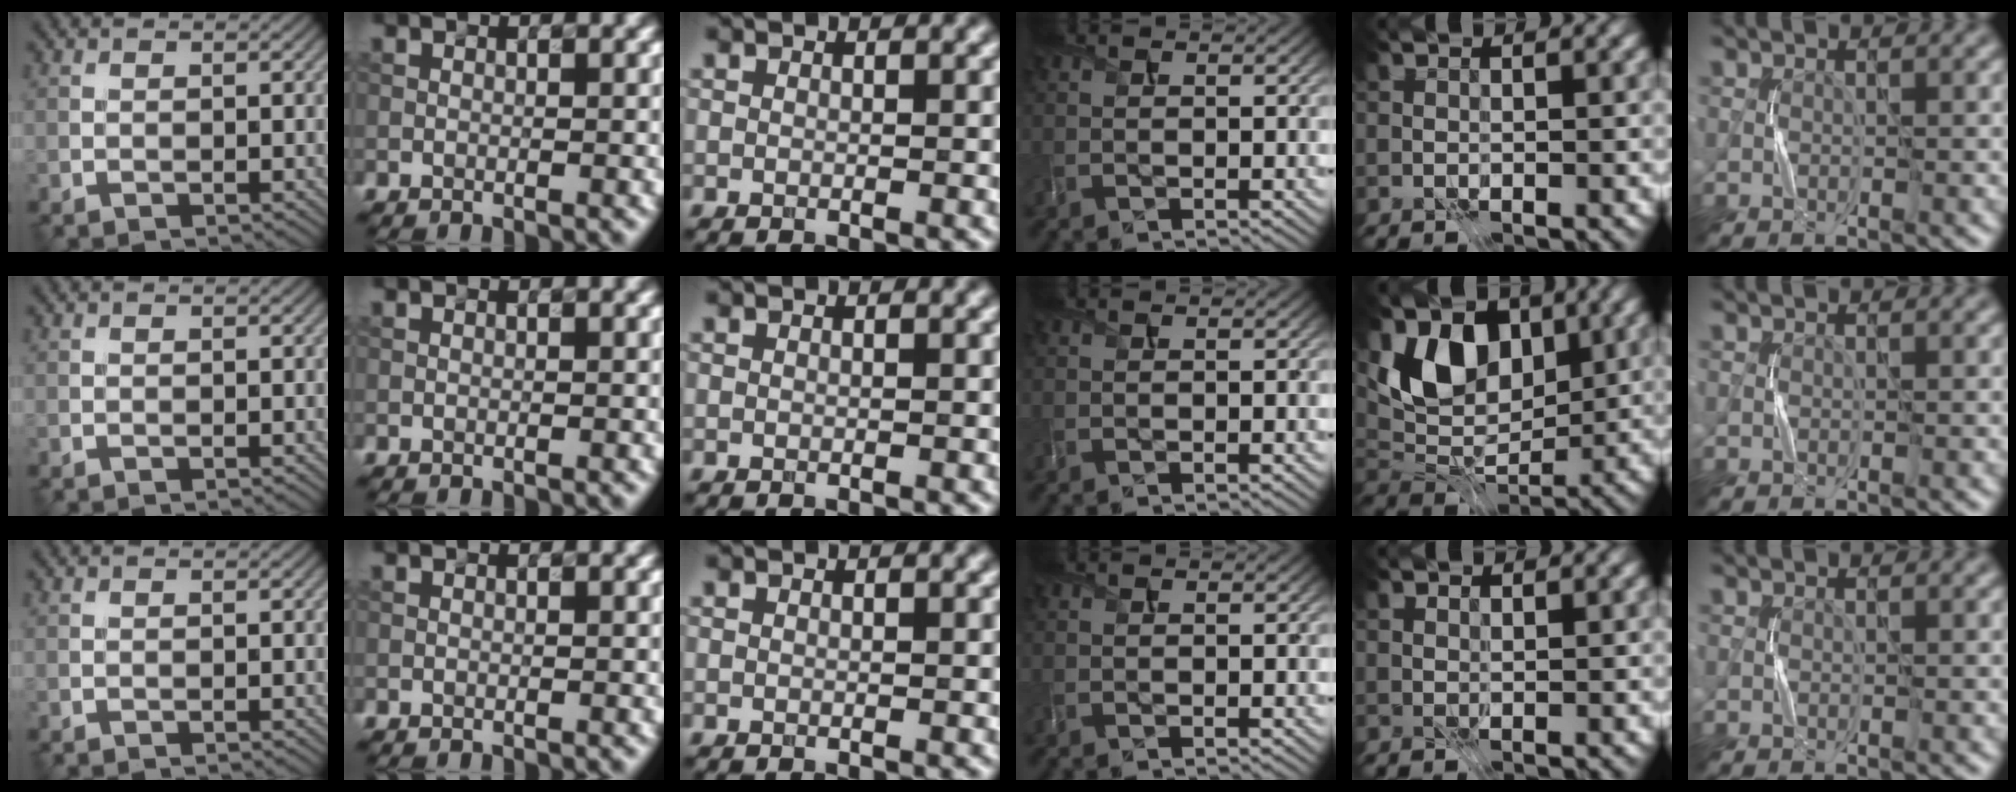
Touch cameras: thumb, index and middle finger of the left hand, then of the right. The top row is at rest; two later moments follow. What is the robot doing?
{"motion": "press", "object": "joystick"}